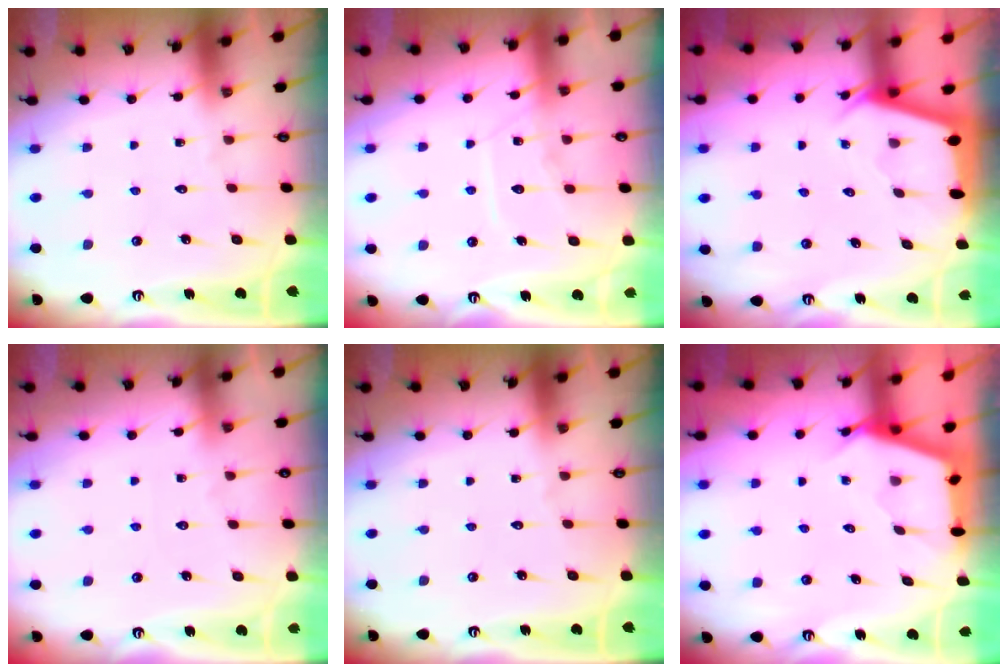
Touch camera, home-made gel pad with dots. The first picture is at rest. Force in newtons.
{"total": 8.8, "press": 8.8, "slide": 0.7}
{"total": 2.3, "press": 2.3, "slide": 0.3}
{"total": 2.2, "press": 2.2, "slide": 0.4}
{"total": 0.0}
{"total": 2.7, "press": 2.7, "slide": 0.3}